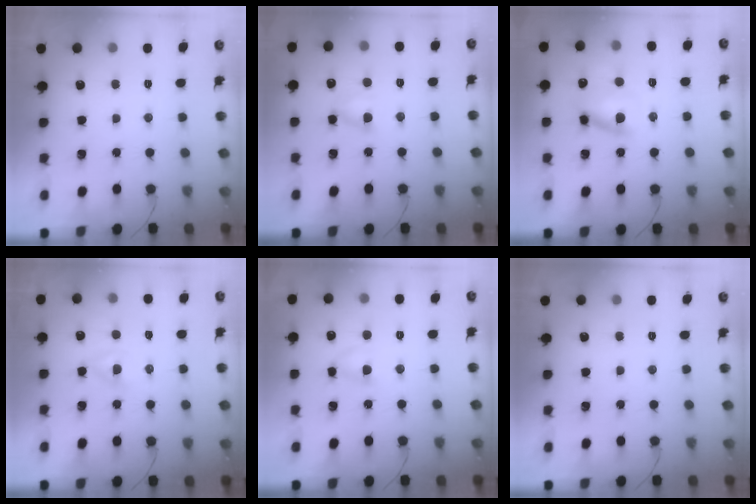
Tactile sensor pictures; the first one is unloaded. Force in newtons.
{"total": 5.1, "press": 5.1, "slide": 0.7}
{"total": 10.2, "press": 10.1, "slide": 1.2}
{"total": 1.9, "press": 1.7, "slide": 0.8}
{"total": 3.7, "press": 3.5, "slide": 1.2}
{"total": 0.0}